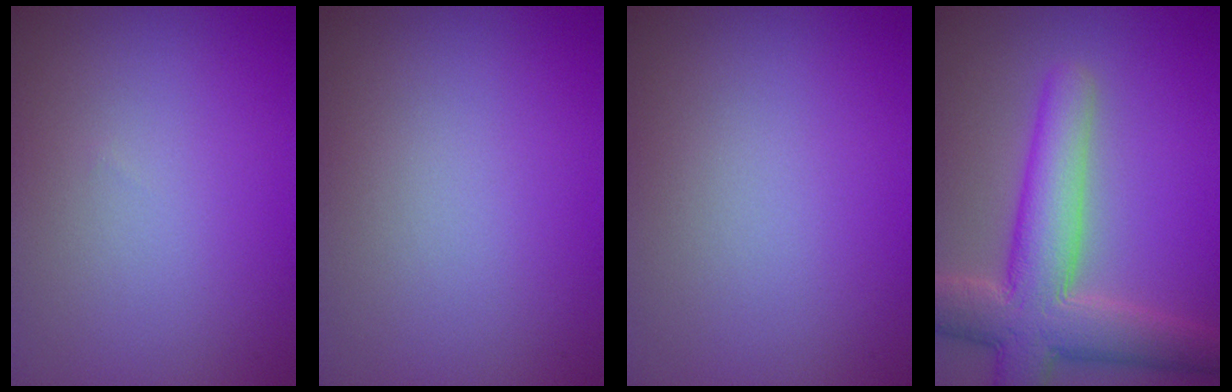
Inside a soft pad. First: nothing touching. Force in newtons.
{"total": 0.0}
{"total": 0.0}
{"total": 8.4, "press": 8.4, "slide": 0.5}